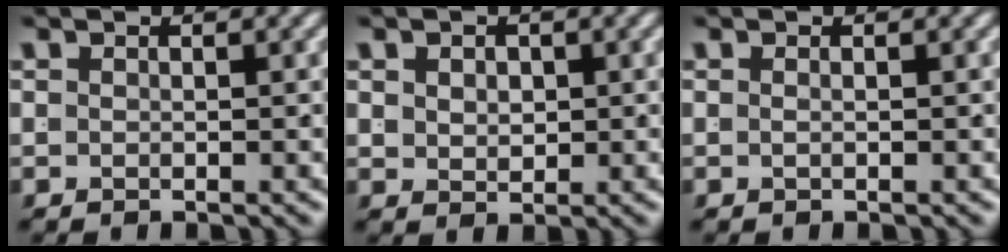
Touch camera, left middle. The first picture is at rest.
{"total": 1.2, "force": [0.6, 0.5, 0.9], "torque": [-0.014, -0.014, 0.025]}
{"total": 0.6, "force": [-0.2, -0.5, 0.2], "torque": [-0.005, -0.004, -0.003]}